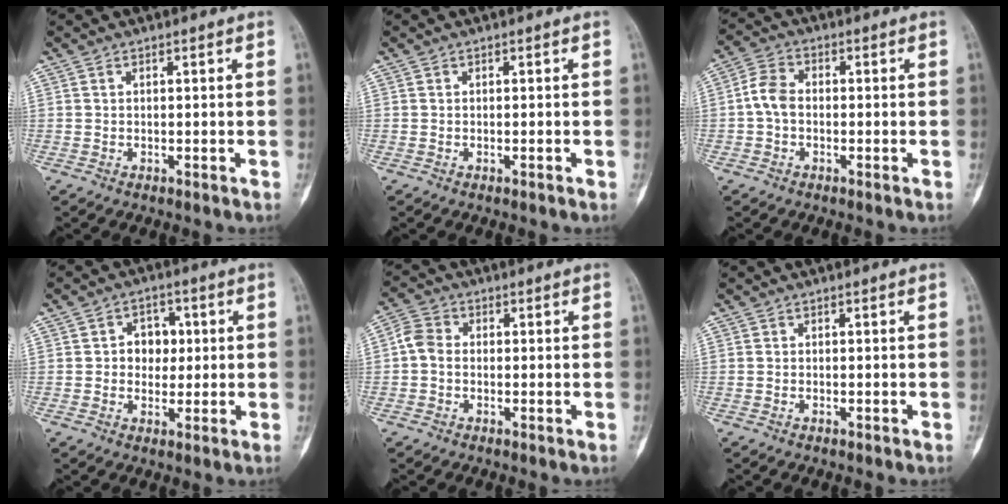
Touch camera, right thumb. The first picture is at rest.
{"total": 0.0}
{"total": 4.8, "force": [-0.7, 3.5, 3.3], "torque": [-0.058, 0.016, -0.023]}
{"total": 5.6, "force": [0.8, 4.7, 3.0], "torque": [-0.004, 0.007, 0.008]}
{"total": 3.9, "force": [-0.3, 3.1, 2.4], "torque": [-0.041, 0.012, -0.016]}
{"total": 0.0}